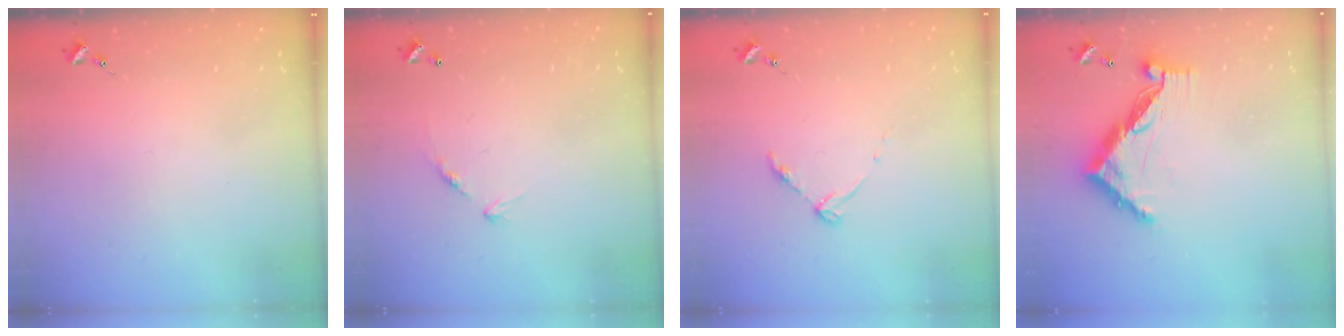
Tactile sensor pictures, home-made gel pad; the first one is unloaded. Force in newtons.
{"total": 7.3, "press": 7.3, "slide": 0.5}
{"total": 4.6, "press": 4.5, "slide": 0.6}
{"total": 11.5, "press": 11.5, "slide": 1.0}